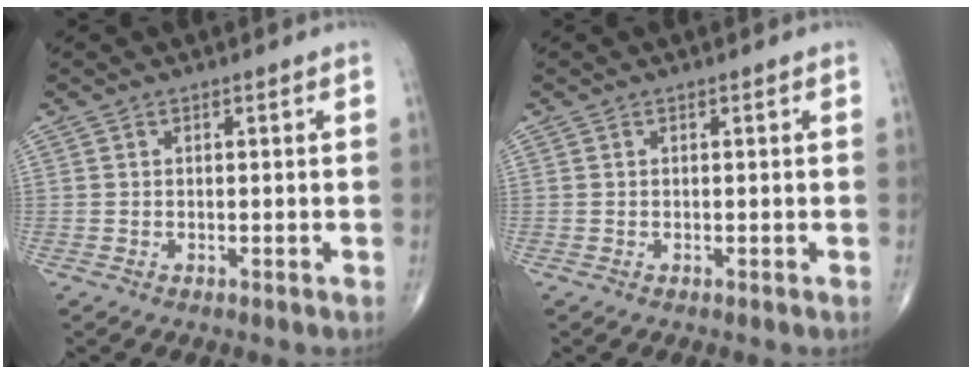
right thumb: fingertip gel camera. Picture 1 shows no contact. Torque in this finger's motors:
{"motor_torque": [-0.11, 0.11, -0.01, 0.01, 0.00]}